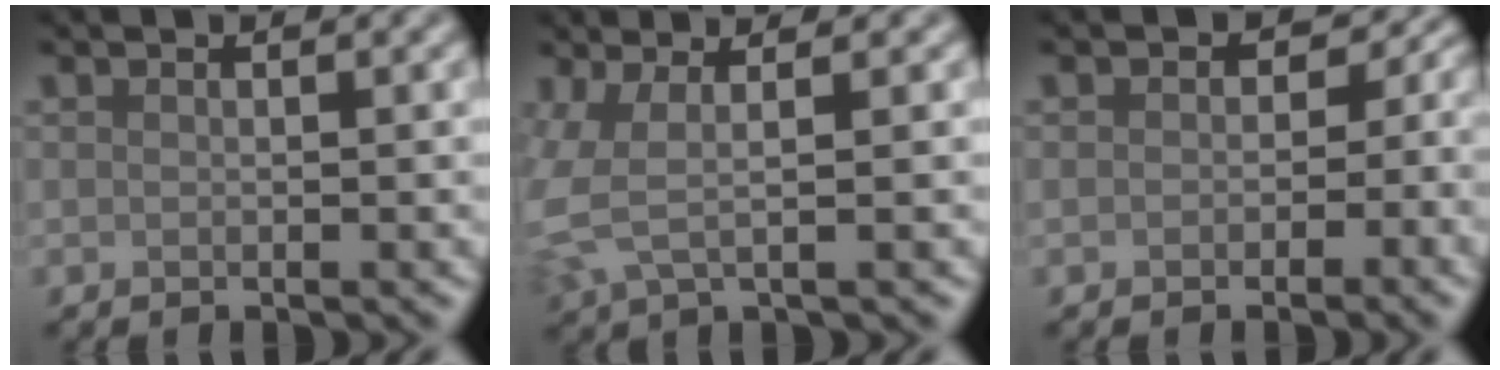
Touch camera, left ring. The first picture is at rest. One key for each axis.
{"total": 3.7, "fx": 0.2, "fy": 1.3, "fz": 3.4, "tx": -0.088, "ty": -0.001, "tz": -0.003}
{"total": 3.1, "fx": -0.2, "fy": 2.4, "fz": 1.9, "tx": -0.009, "ty": -0.003, "tz": -0.005}